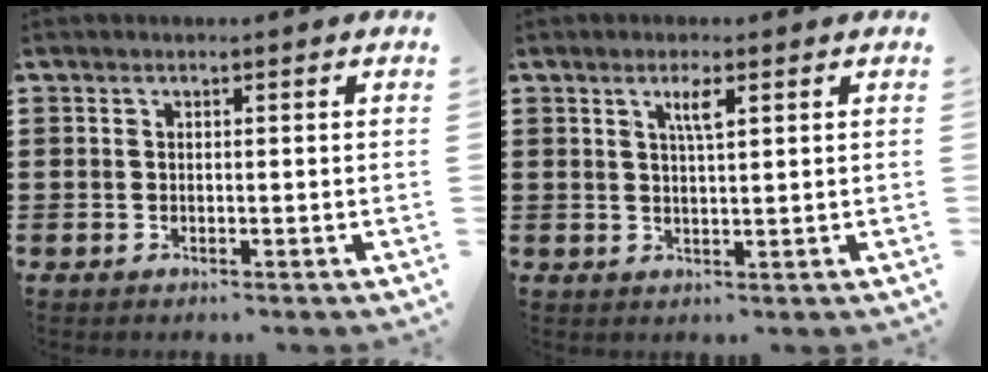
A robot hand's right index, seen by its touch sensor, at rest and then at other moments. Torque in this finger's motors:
{"motor_torque": [0.13, -0.04, 0.03, 0.06]}